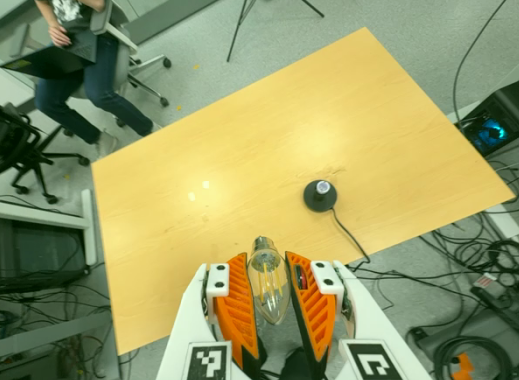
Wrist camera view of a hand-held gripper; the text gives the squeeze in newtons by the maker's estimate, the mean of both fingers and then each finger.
{"total": 13.7, "left": 14.0, "right": 13.4}